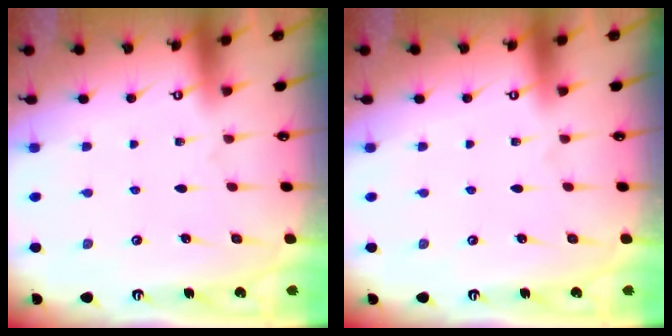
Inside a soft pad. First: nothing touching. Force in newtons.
{"total": 0.0}